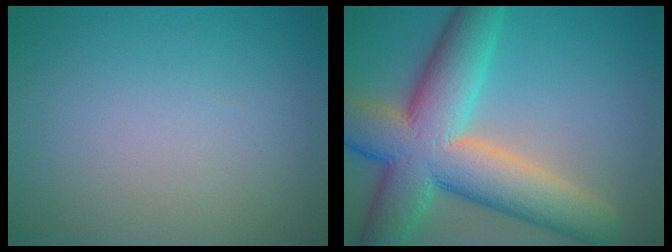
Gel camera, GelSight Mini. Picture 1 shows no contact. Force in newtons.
{"total": 12.2, "press": 12.2, "slide": 0.5}